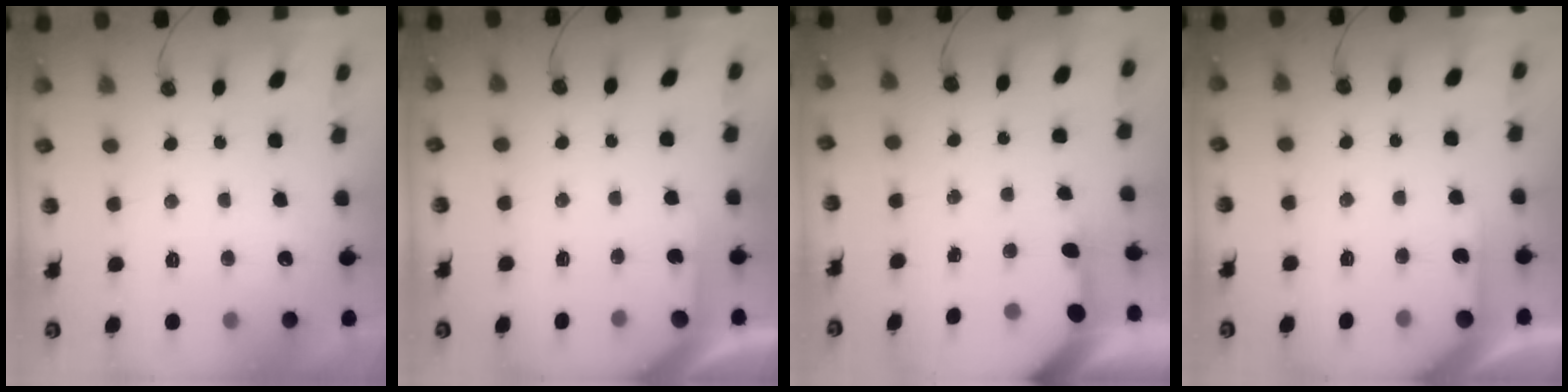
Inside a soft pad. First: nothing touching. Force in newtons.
{"total": 2.5, "press": 2.5, "slide": 0.3}
{"total": 3.3, "press": 3.2, "slide": 0.4}
{"total": 4.8, "press": 4.8, "slide": 0.4}